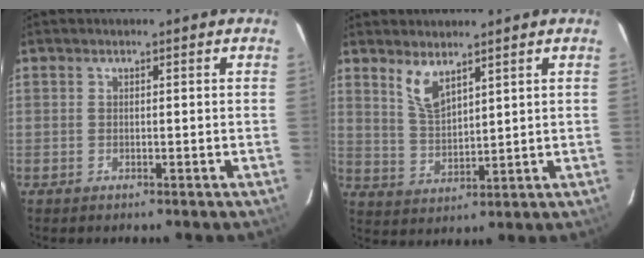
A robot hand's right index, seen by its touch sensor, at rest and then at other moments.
{"total": 5.7, "force": [4.0, 1.9, 3.6], "torque": [-0.068, -0.004, 0.086]}